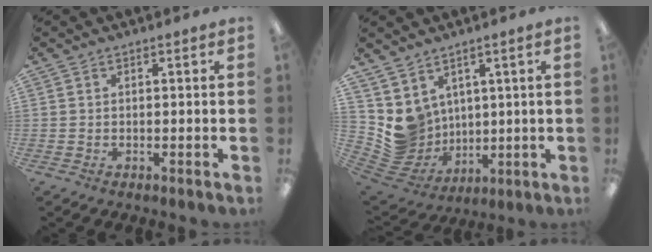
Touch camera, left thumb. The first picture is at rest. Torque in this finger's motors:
{"motor_torque": [-0.18, 0.46, 0.52, -0.64, 0.06]}